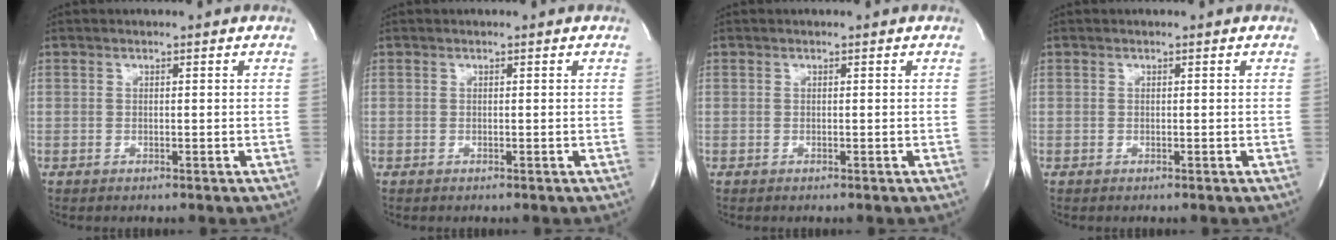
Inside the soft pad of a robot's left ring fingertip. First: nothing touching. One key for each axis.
{"total": 0.0}
{"total": 0.0}
{"total": 0.0}